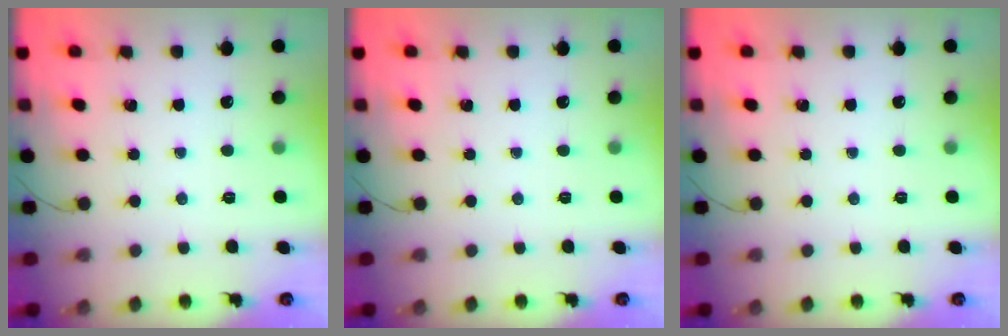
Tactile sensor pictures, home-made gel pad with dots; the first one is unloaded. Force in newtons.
{"total": 0.0}
{"total": 0.0}